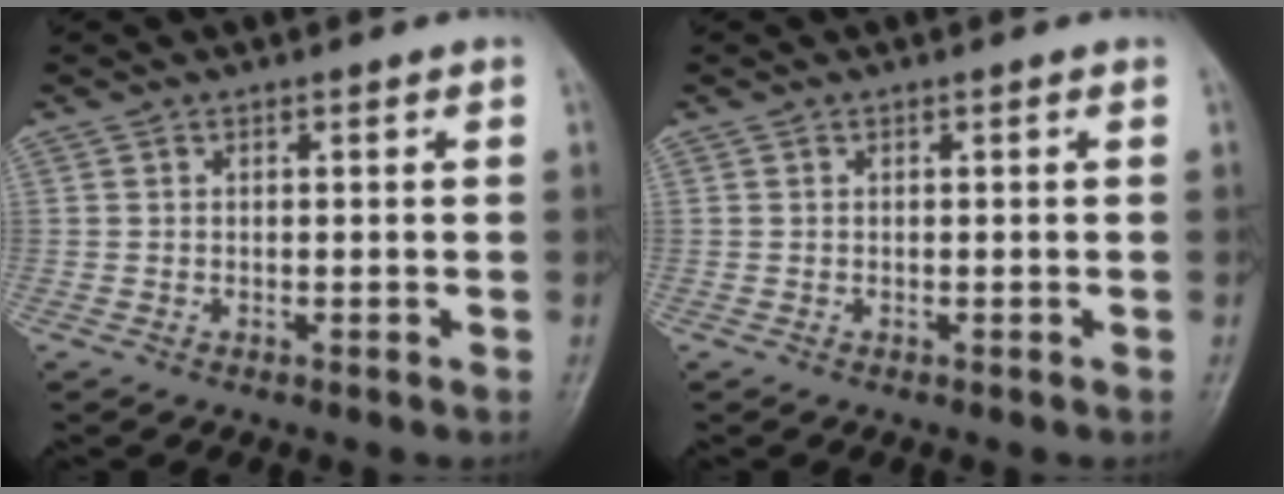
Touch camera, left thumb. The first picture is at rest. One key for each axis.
{"total": 0.0}